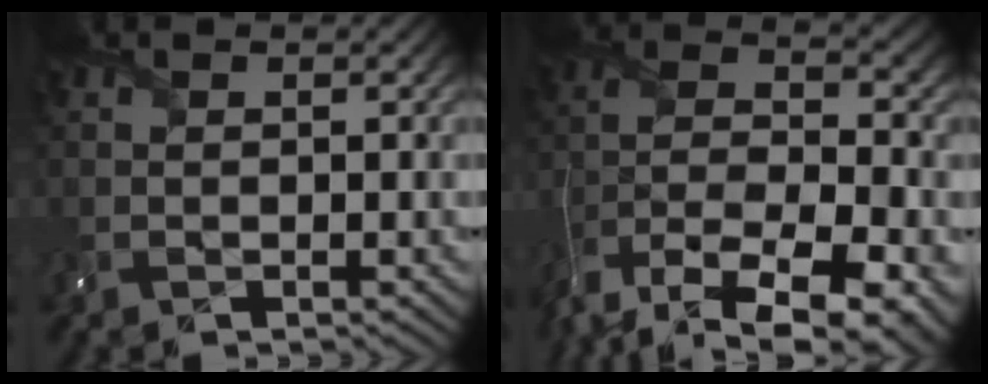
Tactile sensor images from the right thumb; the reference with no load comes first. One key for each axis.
{"total": 14.2, "fx": -9.1, "fy": 6.3, "fz": 8.9, "tx": -0.201, "ty": -0.031, "tz": -0.132}